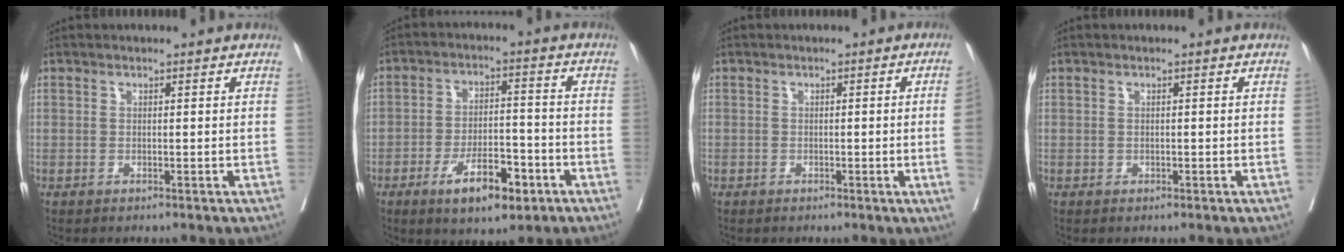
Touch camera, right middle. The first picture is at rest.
{"total": 9.1, "force": [-4.7, 3.5, 6.9], "torque": [-0.117, 0.002, -0.072]}
{"total": 3.3, "force": [-0.5, -1.2, 3.0], "torque": [-0.040, -0.005, -0.005]}
{"total": 0.0}